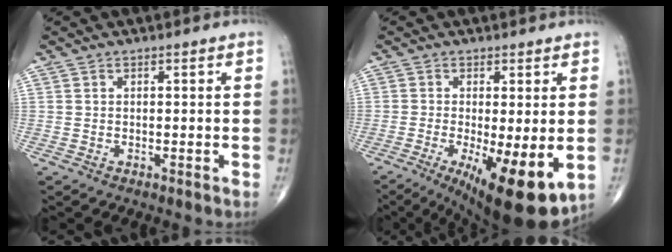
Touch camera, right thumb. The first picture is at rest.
{"total": 13.8, "force": [-3.7, 4.0, 12.7], "torque": [-0.177, -0.024, -0.044]}